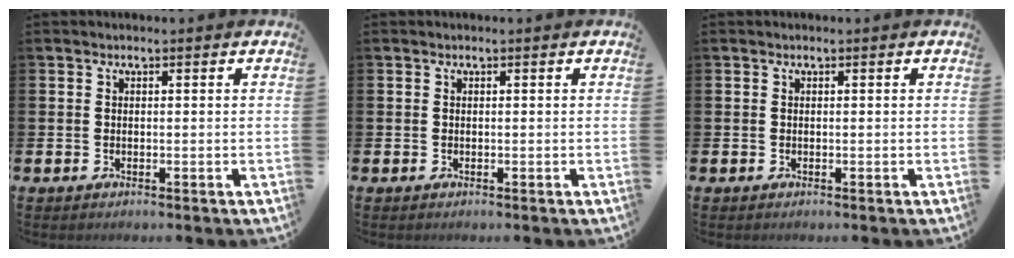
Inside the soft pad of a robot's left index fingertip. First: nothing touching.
{"total": 0.0}
{"total": 0.0}